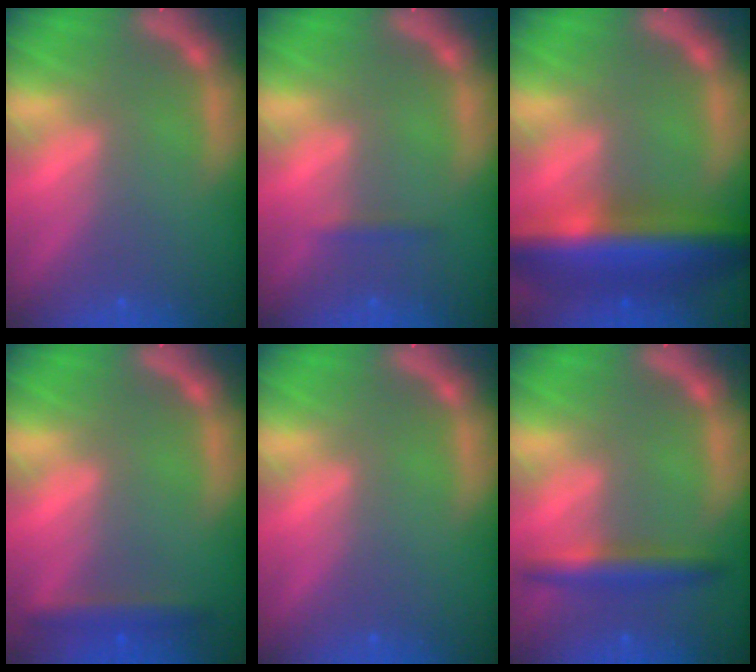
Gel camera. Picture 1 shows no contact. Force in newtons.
{"total": 0.9}
{"total": 10.0}
{"total": 2.4}
{"total": 0.0}
{"total": 3.5}